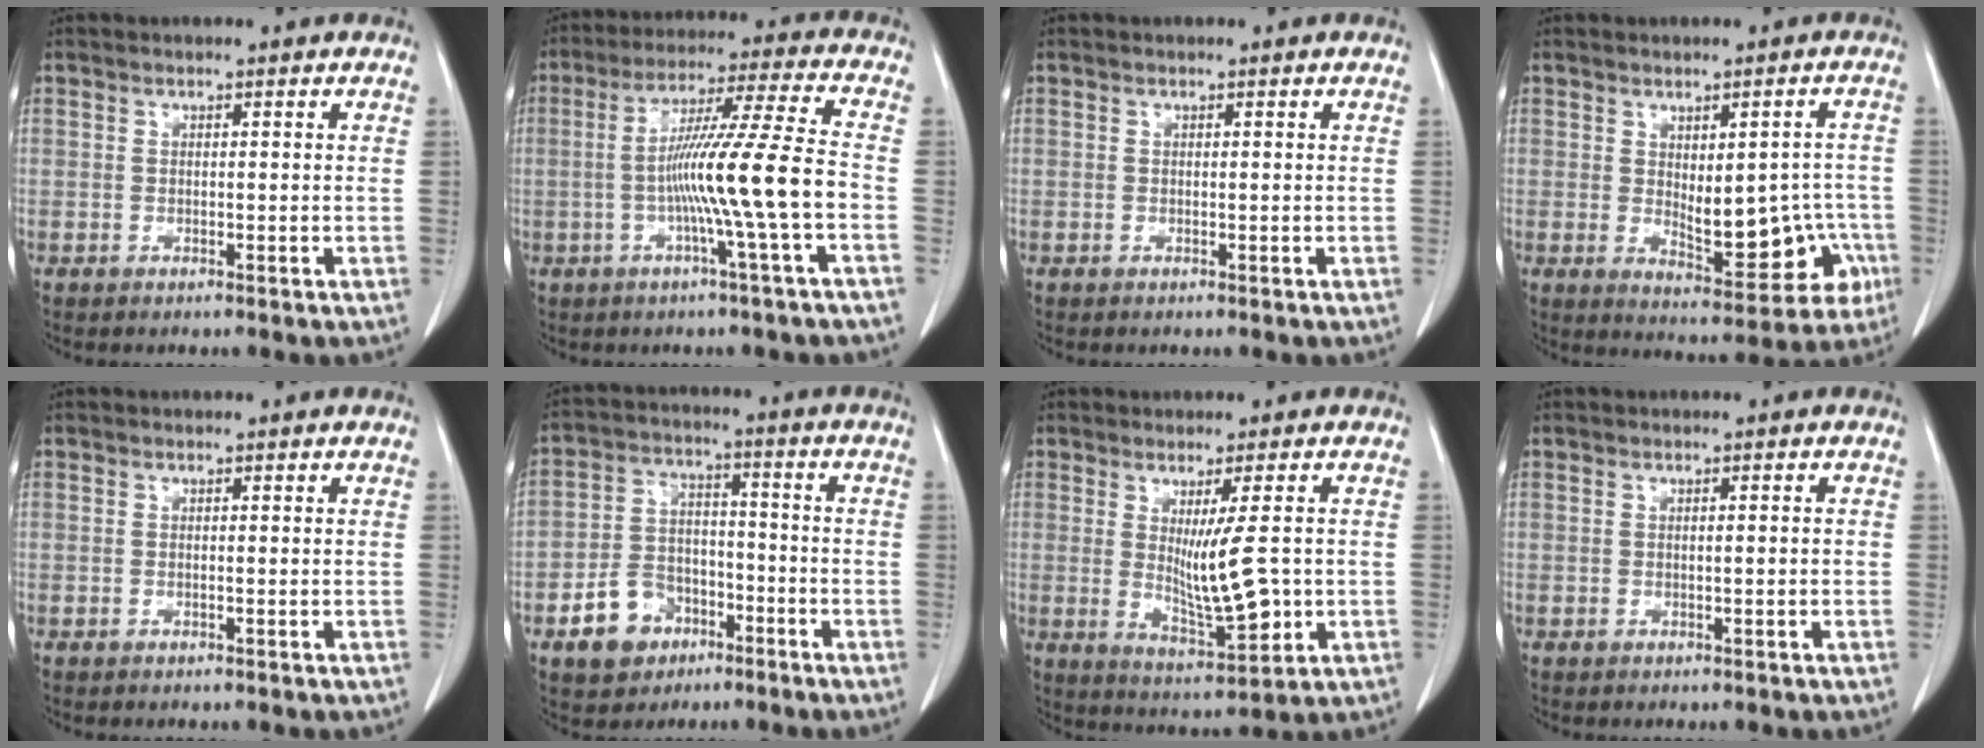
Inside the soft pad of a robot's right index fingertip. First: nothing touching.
{"total": 12.3, "force": [-2.8, -1.8, 11.8], "torque": [-0.212, 0.007, -0.051]}
{"total": 0.0}
{"total": 10.5, "force": [-1.6, 4.9, 9.1], "torque": [-0.105, 0.007, -0.003]}
{"total": 0.0}
{"total": 9.0, "force": [-4.8, 6.7, 3.7], "torque": [-0.080, 0.021, -0.075]}
{"total": 8.8, "force": [-0.1, 1.2, 8.7], "torque": [-0.148, -0.026, 0.010]}
{"total": 0.8, "force": [-0.2, 0.0, 0.8], "torque": [-0.014, 0.000, 0.000]}